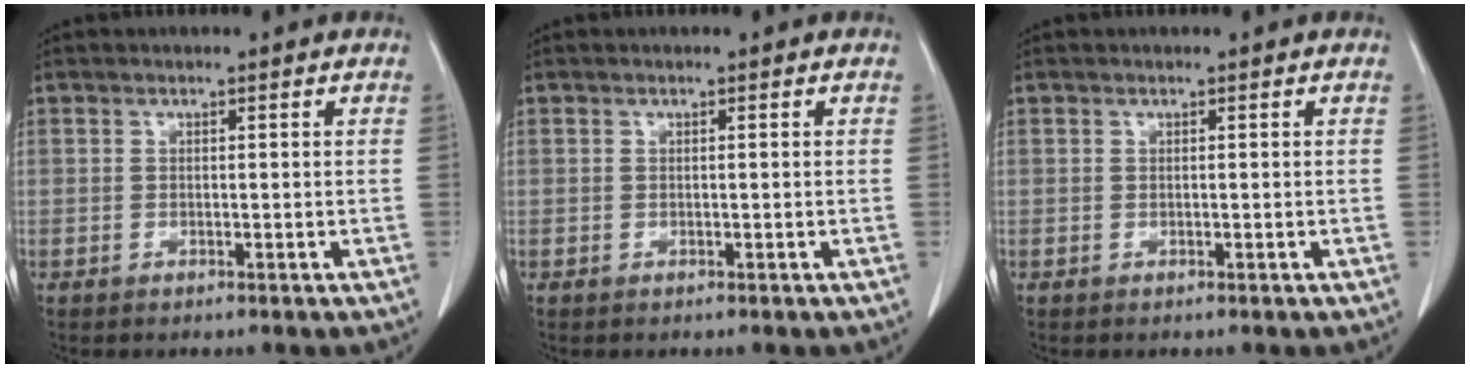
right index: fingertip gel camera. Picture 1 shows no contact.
{"total": 0.0}
{"total": 0.0}